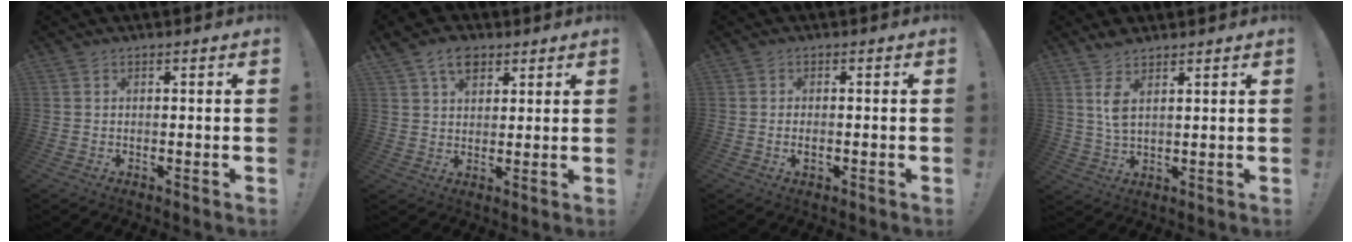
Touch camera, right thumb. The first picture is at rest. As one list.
[{"total": 8.1, "force": [4.9, 5.0, 3.9], "torque": [-0.062, -0.015, 0.092]}, {"total": 1.5, "force": [-0.5, 0.5, 1.3], "torque": [-0.021, 0.002, -0.008]}, {"total": 6.1, "force": [3.5, 3.0, 3.9], "torque": [-0.081, -0.020, 0.064]}]